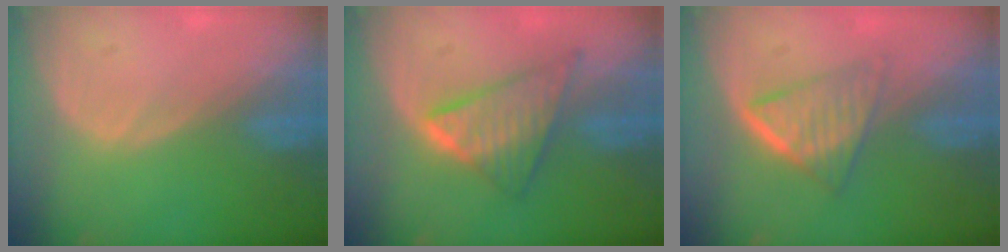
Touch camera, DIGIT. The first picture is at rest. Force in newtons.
{"total": 7.5, "press": 7.5, "slide": 0.4}
{"total": 6.6, "press": 5.5, "slide": 3.6}